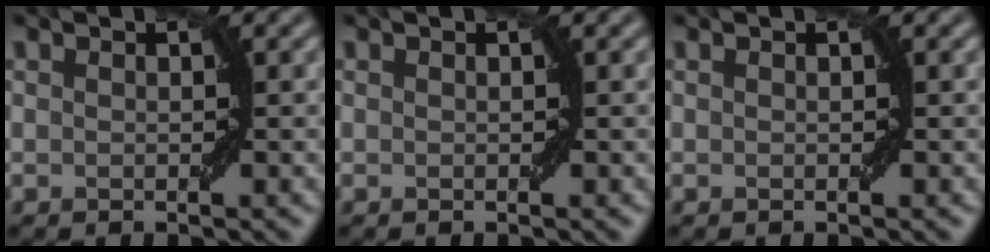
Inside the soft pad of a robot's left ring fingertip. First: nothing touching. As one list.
[{"total": 0.0}, {"total": 0.0}]